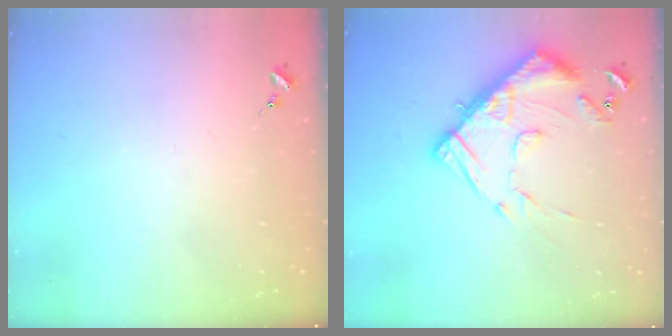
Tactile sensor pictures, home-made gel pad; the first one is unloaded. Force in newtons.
{"total": 16.6, "press": 16.6, "slide": 1.4}